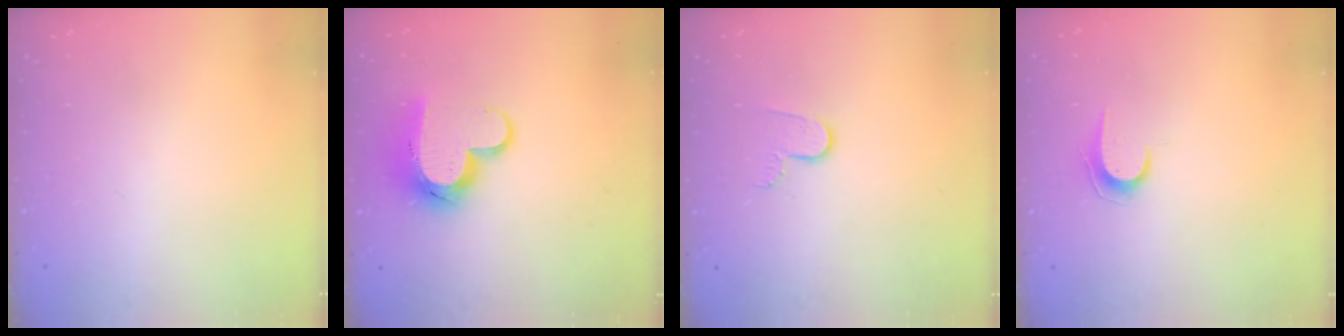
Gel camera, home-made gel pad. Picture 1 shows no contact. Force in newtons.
{"total": 13.1, "press": 13.0, "slide": 1.3}
{"total": 7.0, "press": 7.0, "slide": 0.5}
{"total": 6.7, "press": 6.7, "slide": 0.7}